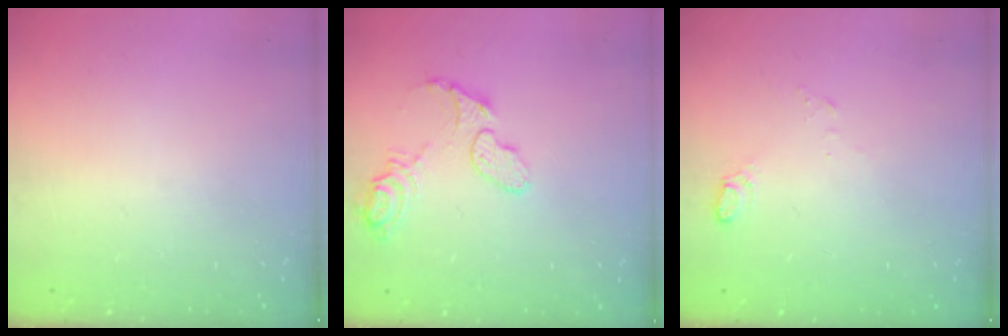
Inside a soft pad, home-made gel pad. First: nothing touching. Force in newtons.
{"total": 9.1, "press": 9.1, "slide": 0.6}
{"total": 5.2, "press": 5.2, "slide": 0.8}